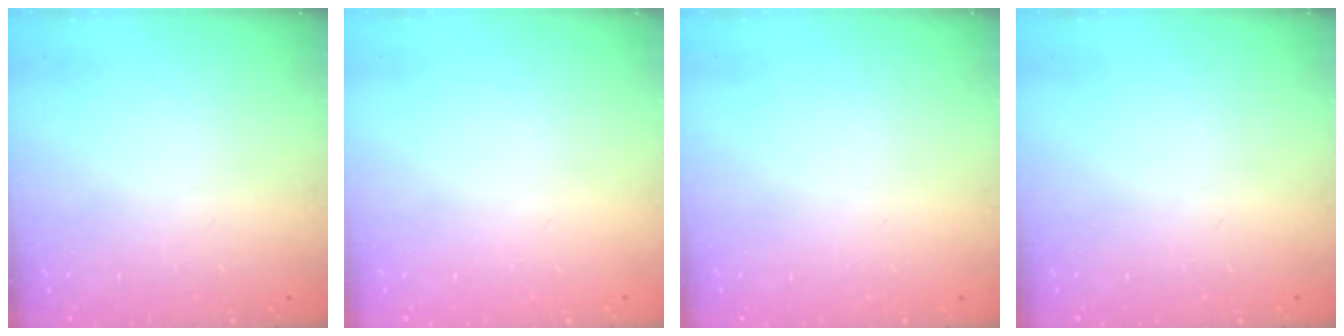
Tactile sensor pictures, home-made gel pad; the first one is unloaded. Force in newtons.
{"total": 0.0}
{"total": 0.0}
{"total": 0.0}